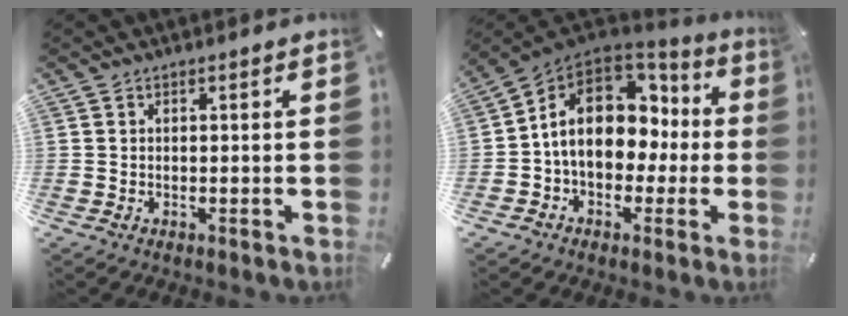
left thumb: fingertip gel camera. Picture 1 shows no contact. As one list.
[{"total": 16.2, "force": [2.2, 12.3, 10.4], "torque": [-0.176, 0.000, 0.042]}]